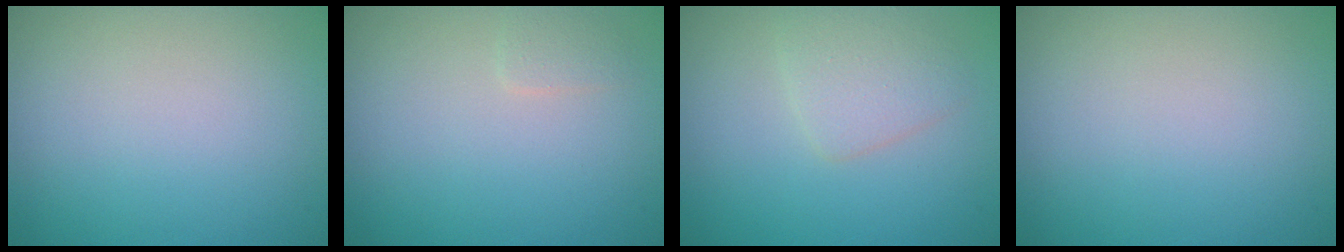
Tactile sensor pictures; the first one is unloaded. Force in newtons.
{"total": 0.9, "press": 0.9, "slide": 0.1}
{"total": 2.2, "press": 2.2, "slide": 0.1}
{"total": 0.0}